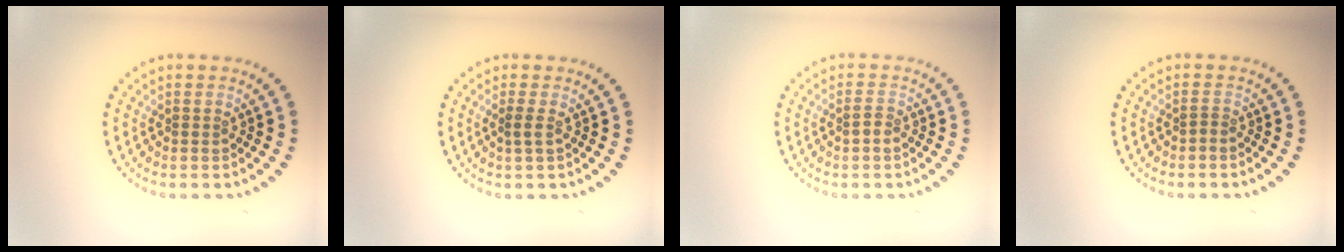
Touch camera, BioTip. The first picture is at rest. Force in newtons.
{"total": 0.8, "press": 0.7, "slide": 0.3}
{"total": 1.2, "press": 1.0, "slide": 0.5}
{"total": 0.6, "press": 0.2, "slide": 0.5}